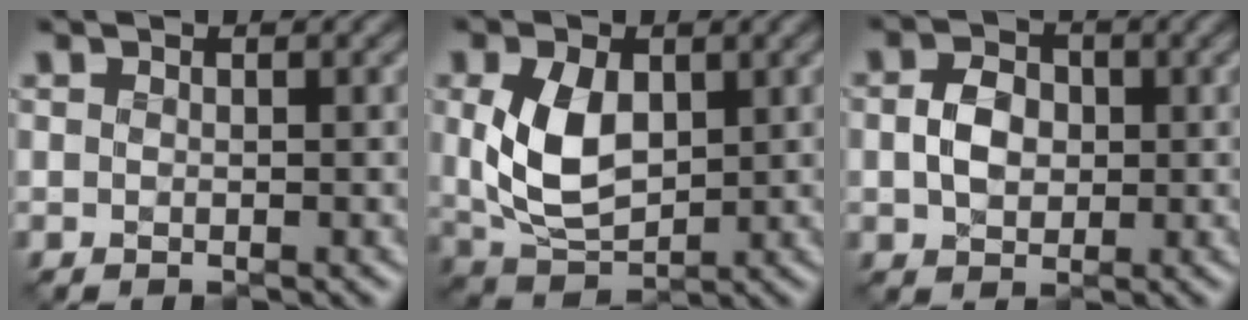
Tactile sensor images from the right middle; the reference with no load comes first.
{"total": 6.1, "force": [0.3, 3.9, 4.7], "torque": [-0.102, -0.005, 0.011]}
{"total": 3.2, "force": [-0.5, 2.4, 2.0], "torque": [-0.041, 0.002, -0.016]}